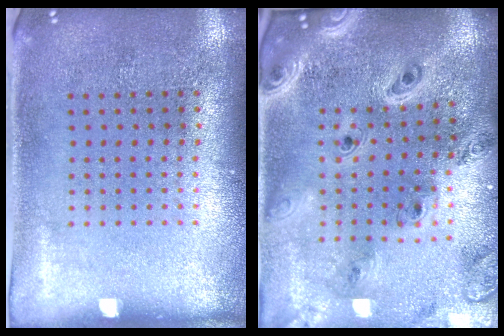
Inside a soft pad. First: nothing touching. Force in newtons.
{"total": 2.7, "press": 2.4, "slide": 1.3}